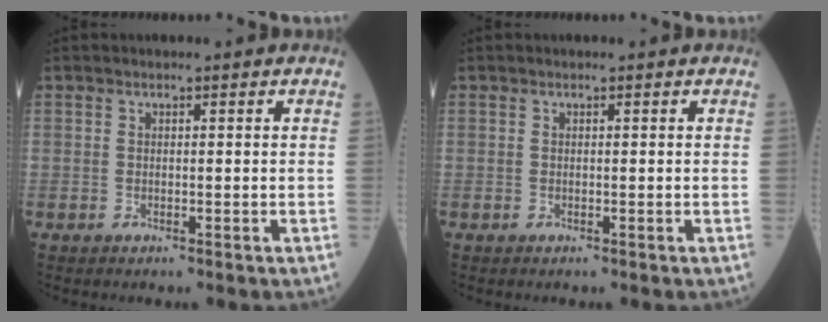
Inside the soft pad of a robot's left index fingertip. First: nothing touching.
{"total": 0.0}